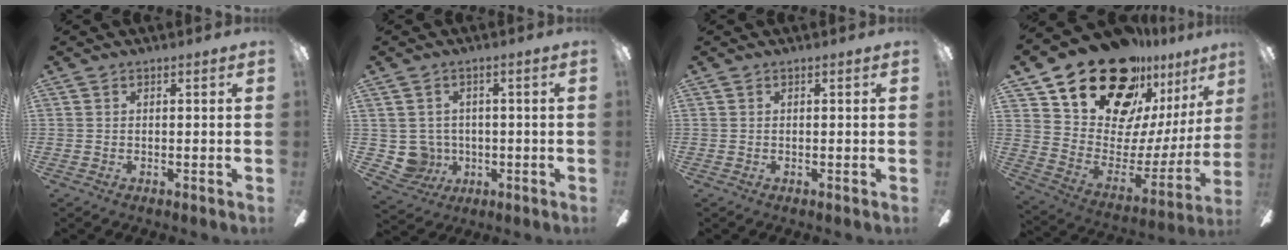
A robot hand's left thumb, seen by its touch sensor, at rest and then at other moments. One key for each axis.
{"total": 6.2, "fx": 0.3, "fy": 6.0, "fz": 1.2, "tx": -0.051, "ty": -0.005, "tz": 0.012}
{"total": 0.0}
{"total": 25.0, "fx": 19.4, "fy": 11.9, "fz": 10.4, "tx": -0.179, "ty": -0.125, "tz": 0.360}